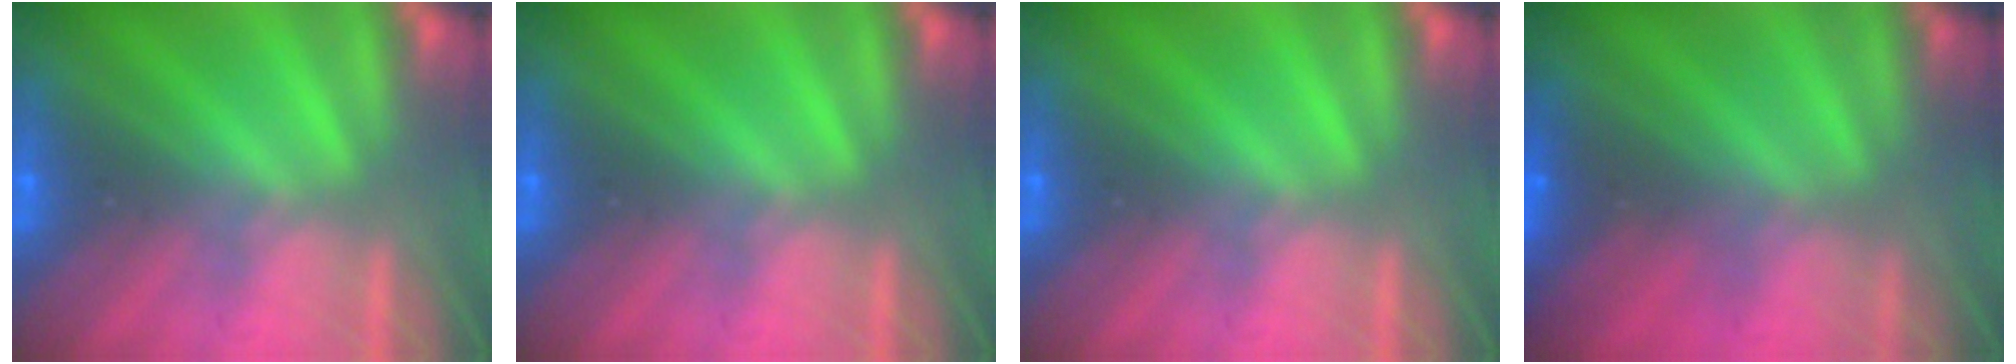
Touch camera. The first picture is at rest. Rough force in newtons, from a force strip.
{"total": 0.0}
{"total": 0.0}
{"total": 1.5}